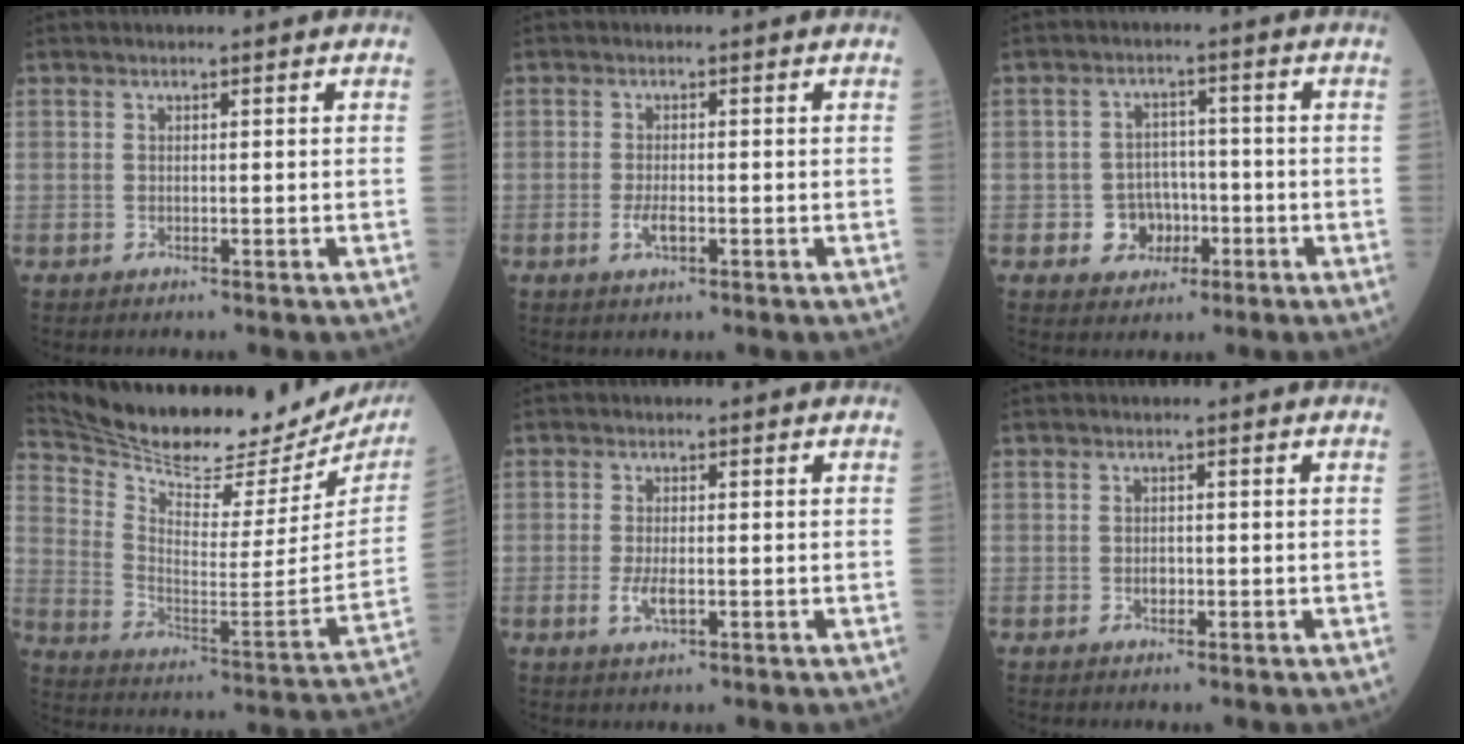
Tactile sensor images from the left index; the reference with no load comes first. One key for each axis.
{"total": 2.3, "fx": -0.9, "fy": 0.8, "fz": 1.9, "tx": -0.044, "ty": -0.004, "tz": -0.015}
{"total": 5.3, "fx": -1.7, "fy": 4.7, "fz": 1.7, "tx": -0.027, "ty": 0.008, "tz": -0.022}
{"total": 25.2, "fx": 23.1, "fy": 5.1, "fz": 8.8, "tx": -0.162, "ty": -0.078, "tz": 0.325}
{"total": 2.9, "fx": -0.8, "fy": 1.1, "fz": 2.5, "tx": -0.059, "ty": -0.006, "tz": -0.012}
{"total": 1.1, "fx": -0.4, "fy": 0.7, "fz": 0.6, "tx": -0.012, "ty": -0.001, "tz": -0.007}